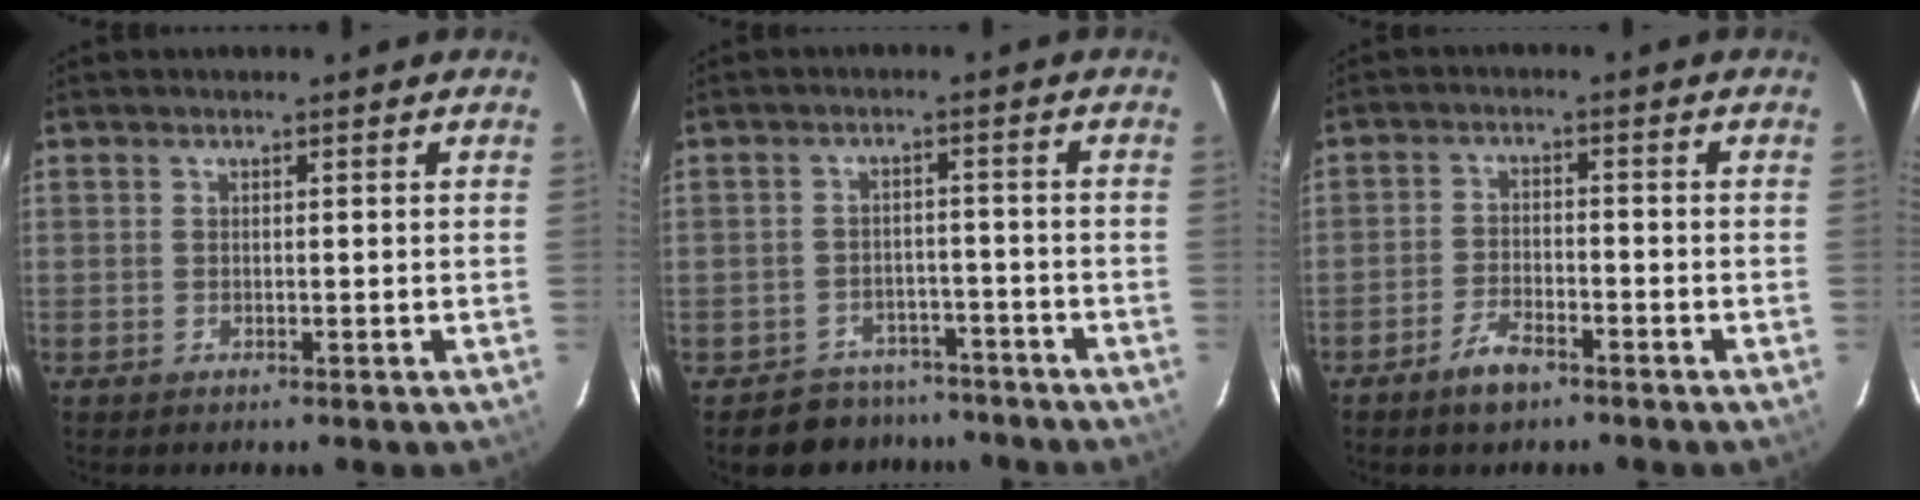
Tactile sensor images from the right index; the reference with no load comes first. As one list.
[{"total": 7.0, "force": [-5.5, 4.4, -0.1], "torque": [-0.005, 0.031, -0.074]}, {"total": 5.1, "force": [-3.8, 2.0, 2.8], "torque": [-0.071, 0.000, -0.069]}]